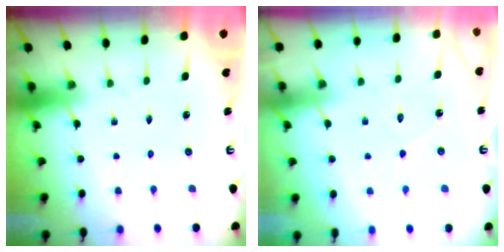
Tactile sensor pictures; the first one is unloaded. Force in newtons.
{"total": 4.7, "press": 4.7, "slide": 0.5}